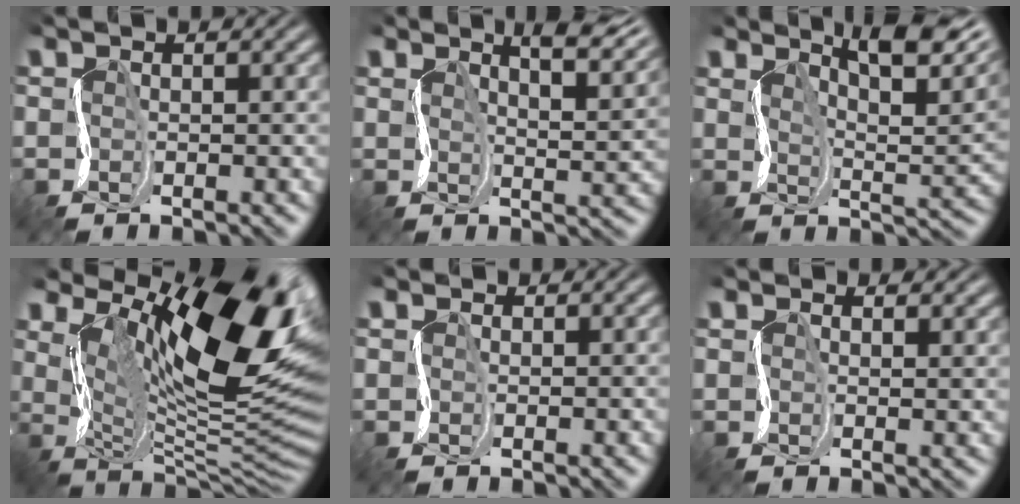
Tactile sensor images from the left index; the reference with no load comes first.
{"total": 5.5, "force": [4.0, 1.9, 3.3], "torque": [-0.029, 0.019, 0.048]}
{"total": 7.9, "force": [5.5, 2.5, 5.1], "torque": [-0.068, 0.008, 0.084]}
{"total": 14.7, "force": [6.5, 6.2, 11.6], "torque": [-0.167, -0.001, 0.110]}
{"total": 1.3, "force": [0.5, 0.6, -1.0], "torque": [0.026, 0.006, 0.004]}
{"total": 1.8, "force": [1.5, 1.0, 0.1], "torque": [0.007, 0.004, 0.023]}